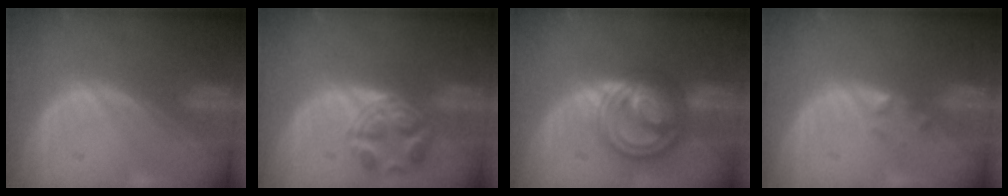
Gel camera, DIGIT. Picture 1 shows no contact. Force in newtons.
{"total": 5.4, "press": 5.2, "slide": 1.5}
{"total": 9.2, "press": 9.2, "slide": 0.6}
{"total": 1.3, "press": 1.0, "slide": 0.8}